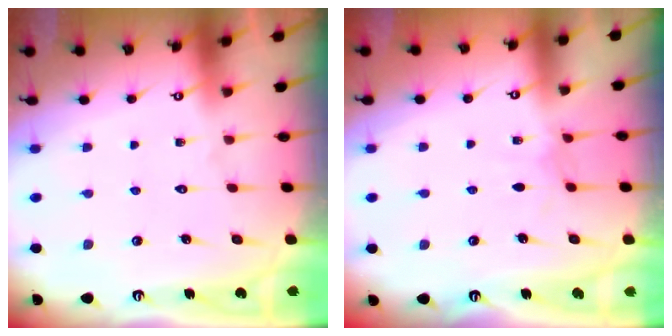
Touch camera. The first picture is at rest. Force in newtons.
{"total": 2.9, "press": 2.9, "slide": 0.2}